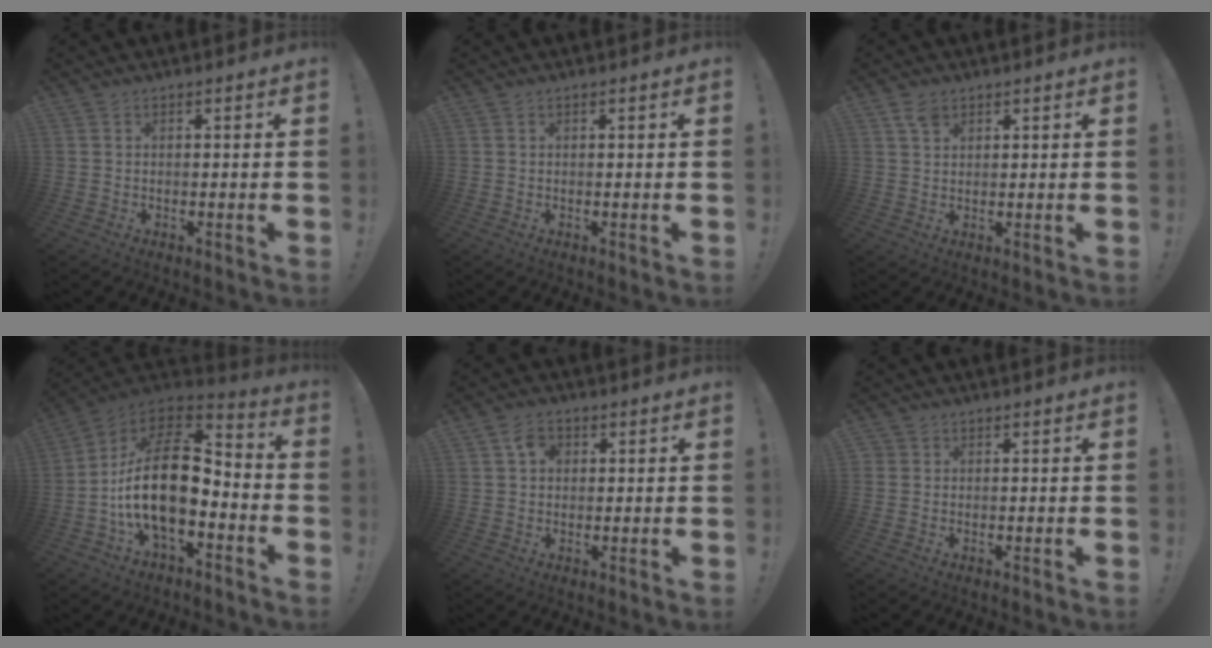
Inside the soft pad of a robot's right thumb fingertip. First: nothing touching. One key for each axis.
{"total": 0.0}
{"total": 3.7, "fx": 2.4, "fy": 2.3, "fz": 1.7, "tx": -0.027, "ty": -0.007, "tz": 0.043}
{"total": 21.5, "fx": -2.1, "fy": 11.4, "fz": 18.1, "tx": -0.335, "ty": 0.017, "tz": -0.029}
{"total": 4.7, "fx": 1.4, "fy": 3.7, "fz": 2.5, "tx": -0.039, "ty": 0.005, "tz": 0.026}
{"total": 1.3, "fx": 0.3, "fy": 1.2, "fz": 0.3, "tx": -0.009, "ty": 0.005, "tz": 0.005}